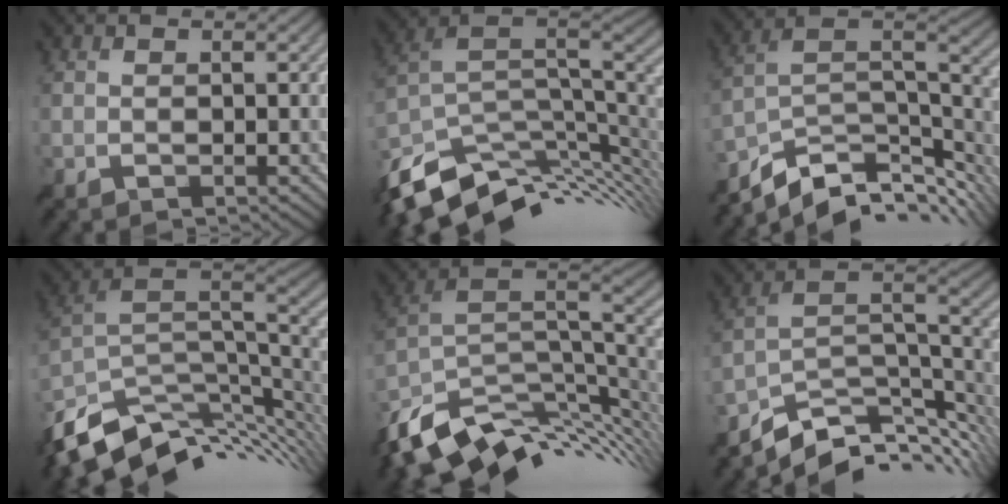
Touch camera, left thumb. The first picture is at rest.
{"total": 12.6, "force": [-5.3, 6.8, 9.3], "torque": [-0.213, -0.028, -0.087]}
{"total": 11.1, "force": [-7.0, 4.9, 7.2], "torque": [-0.148, -0.004, -0.113]}
{"total": 12.1, "force": [-5.3, 6.2, 8.9], "torque": [-0.207, -0.025, -0.090]}
{"total": 13.3, "force": [-5.9, 6.7, 9.8], "torque": [-0.217, -0.029, -0.099]}
{"total": 9.8, "force": [-5.9, 4.2, 6.6], "torque": [-0.125, 0.001, -0.102]}